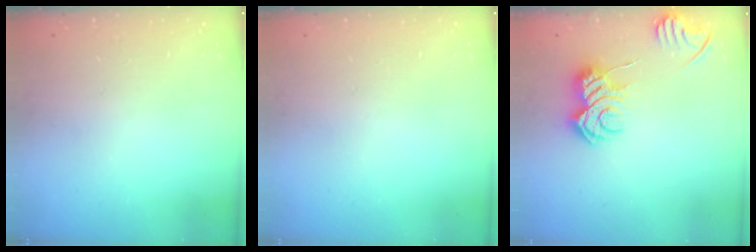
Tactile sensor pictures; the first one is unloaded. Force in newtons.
{"total": 0.0}
{"total": 9.8, "press": 9.8, "slide": 0.2}